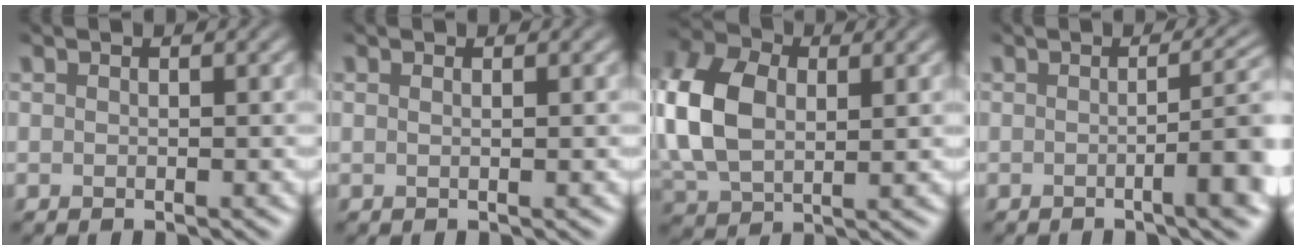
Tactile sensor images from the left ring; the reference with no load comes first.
{"total": 1.2, "force": [0.3, 0.5, 1.0], "torque": [-0.008, -0.001, -0.006]}
{"total": 9.3, "force": [1.0, 6.1, 6.9], "torque": [-0.183, 0.005, 0.013]}
{"total": 6.1, "force": [-0.7, 1.5, 5.8], "torque": [-0.063, 0.003, -0.009]}